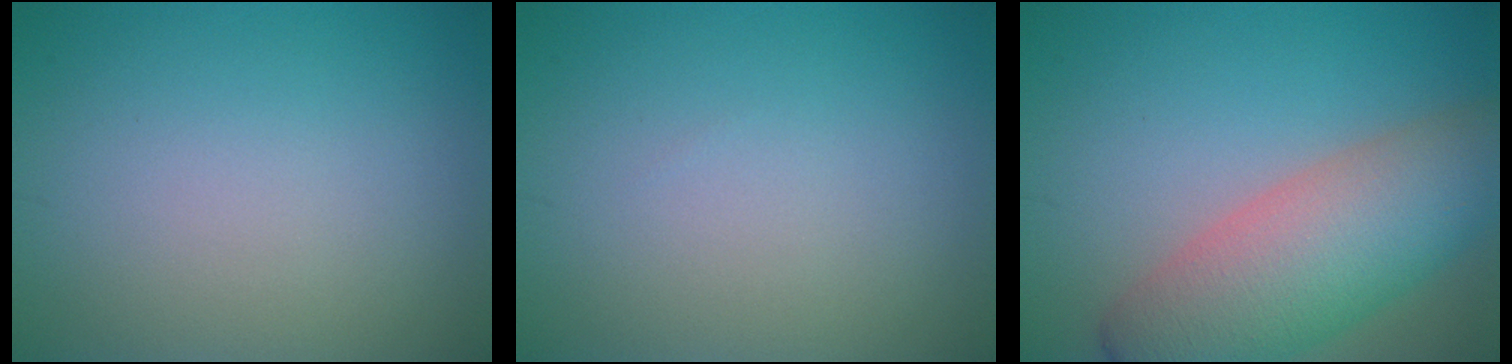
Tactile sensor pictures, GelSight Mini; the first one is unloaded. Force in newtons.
{"total": 0.0}
{"total": 8.9, "press": 8.8, "slide": 0.5}